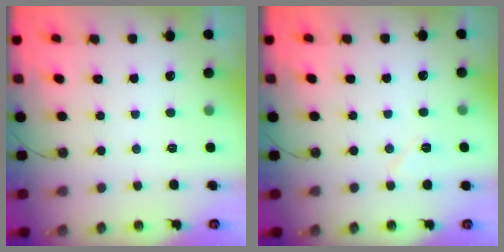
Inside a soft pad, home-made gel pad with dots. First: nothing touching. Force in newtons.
{"total": 6.1, "press": 5.5, "slide": 2.6}